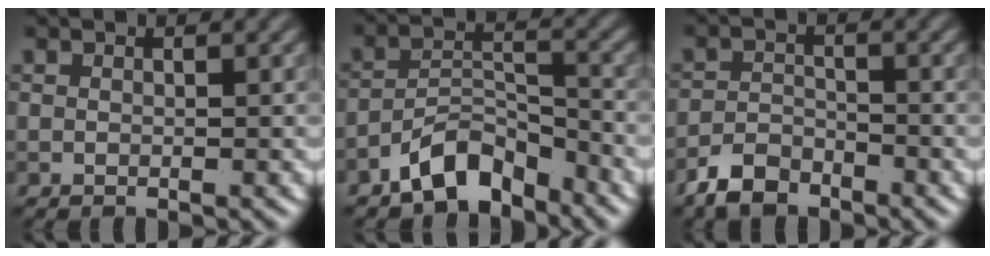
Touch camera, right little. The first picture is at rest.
{"total": 5.5, "force": [-4.1, 2.4, 2.8], "torque": [-0.036, 0.008, -0.082]}
{"total": 3.3, "force": [-2.6, 1.5, 1.2], "torque": [-0.023, 0.000, -0.060]}